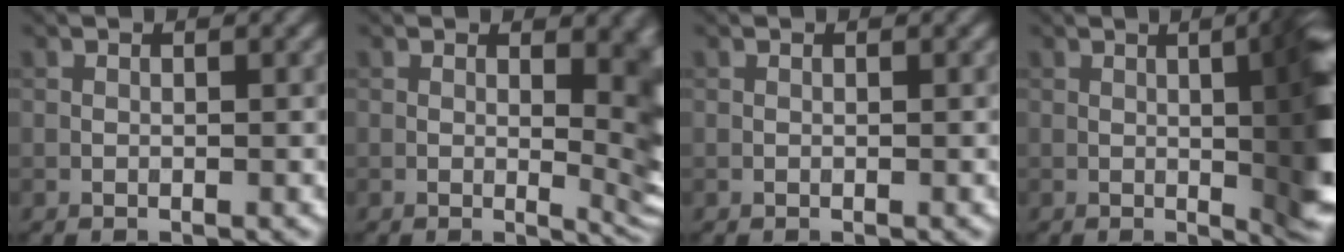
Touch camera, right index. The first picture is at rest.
{"total": 6.4, "force": [0.9, 2.6, 5.8], "torque": [-0.054, -0.008, 0.015]}
{"total": 0.0}
{"total": 10.0, "force": [0.5, 3.2, 9.5], "torque": [-0.088, 0.013, 0.003]}